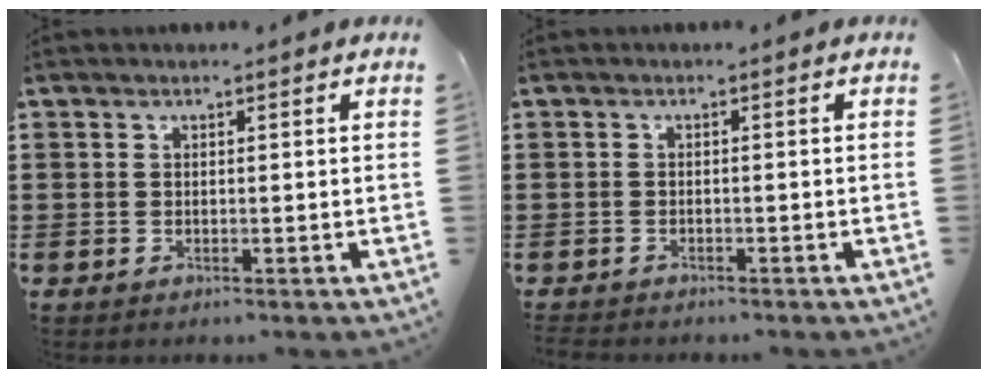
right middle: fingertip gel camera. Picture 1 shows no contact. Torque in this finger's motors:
{"motor_torque": [1.07, -0.10, -0.05, 0.00]}